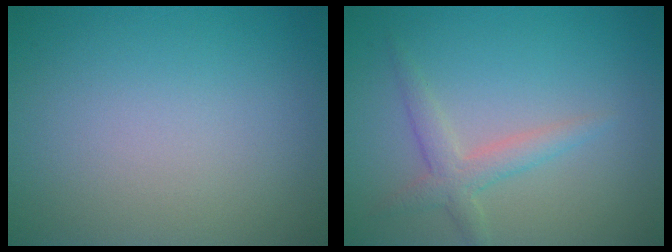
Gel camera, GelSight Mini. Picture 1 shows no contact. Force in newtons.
{"total": 2.4, "press": 2.4, "slide": 0.1}